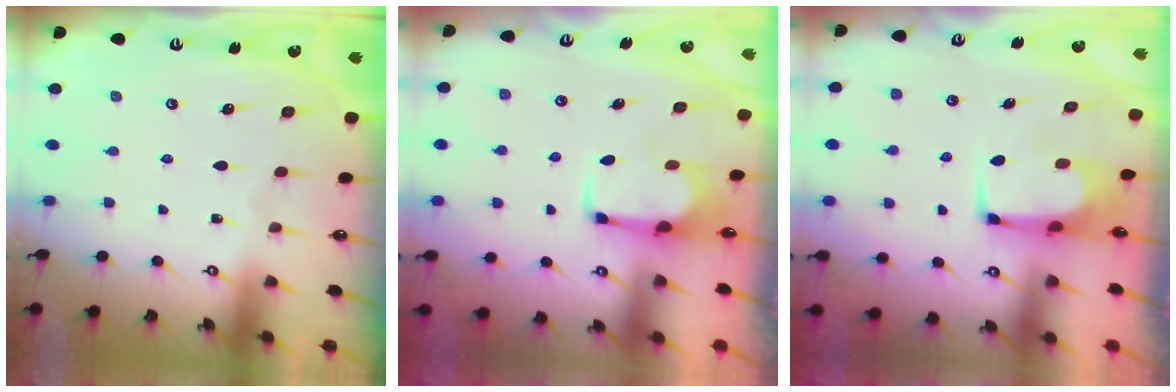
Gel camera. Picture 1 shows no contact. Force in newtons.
{"total": 1.8, "press": 1.6, "slide": 0.8}
{"total": 1.0, "press": 0.9, "slide": 0.2}